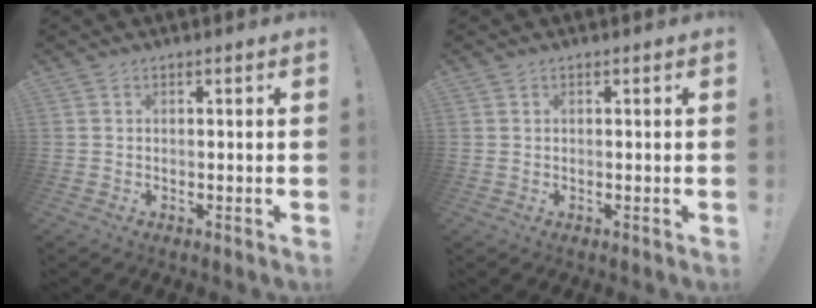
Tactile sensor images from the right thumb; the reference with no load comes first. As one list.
[{"total": 0.0}]